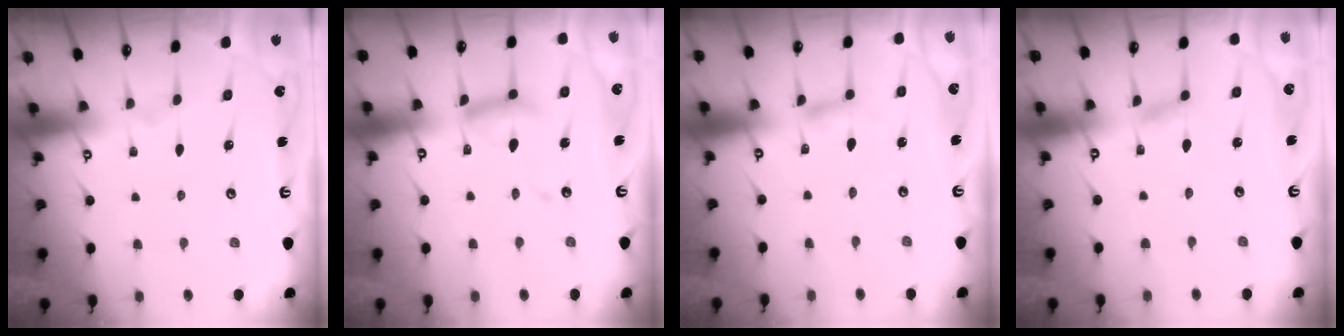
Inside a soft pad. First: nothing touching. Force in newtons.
{"total": 12.9, "press": 12.9, "slide": 1.1}
{"total": 2.8, "press": 2.8, "slide": 0.3}
{"total": 3.9, "press": 3.9, "slide": 0.3}